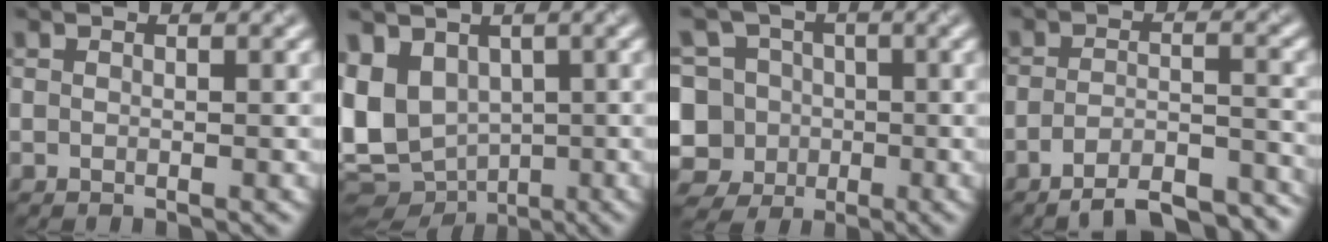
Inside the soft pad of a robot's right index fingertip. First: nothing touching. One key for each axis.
{"total": 9.5, "fx": -0.5, "fy": 7.3, "fz": 6.0, "tx": -0.125, "ty": -0.020, "tz": 0.007}
{"total": 10.3, "fx": -2.5, "fy": 9.5, "fz": 3.3, "tx": -0.086, "ty": 0.024, "tz": -0.073}
{"total": 8.2, "fx": -6.8, "fy": 2.0, "fz": 4.2, "tx": -0.065, "ty": -0.001, "tz": -0.102}